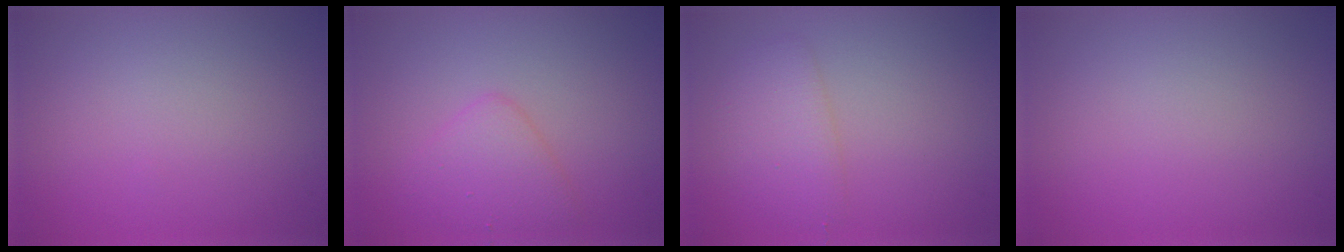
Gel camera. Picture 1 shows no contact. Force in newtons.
{"total": 2.6, "press": 2.6, "slide": 0.0}
{"total": 2.7, "press": 2.7, "slide": 0.1}
{"total": 0.0}